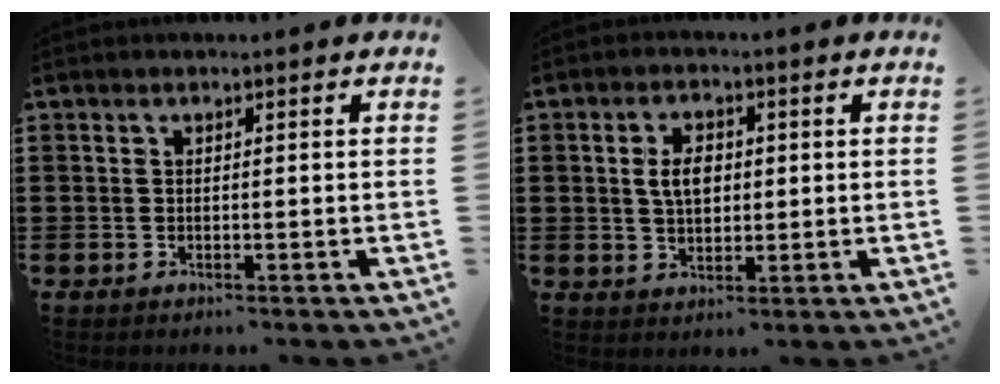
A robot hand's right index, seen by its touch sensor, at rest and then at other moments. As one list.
[{"total": 4.5, "force": [0.5, 2.7, 3.5], "torque": [-0.066, 0.008, 0.006]}]